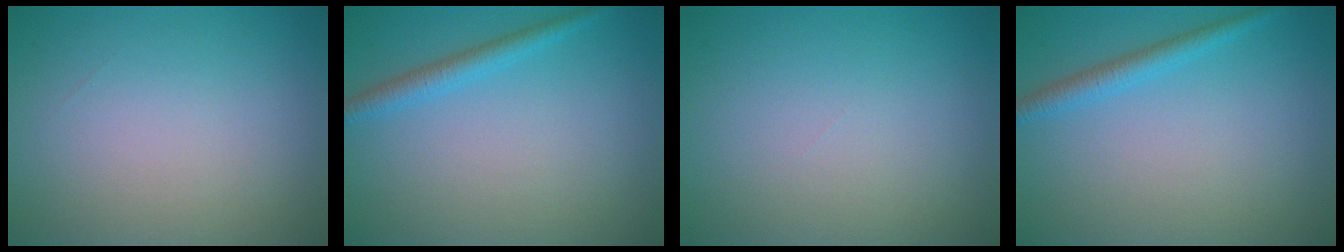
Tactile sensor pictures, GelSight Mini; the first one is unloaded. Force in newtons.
{"total": 1.9, "press": 1.9, "slide": 0.1}
{"total": 0.0}
{"total": 1.9, "press": 1.9, "slide": 0.1}